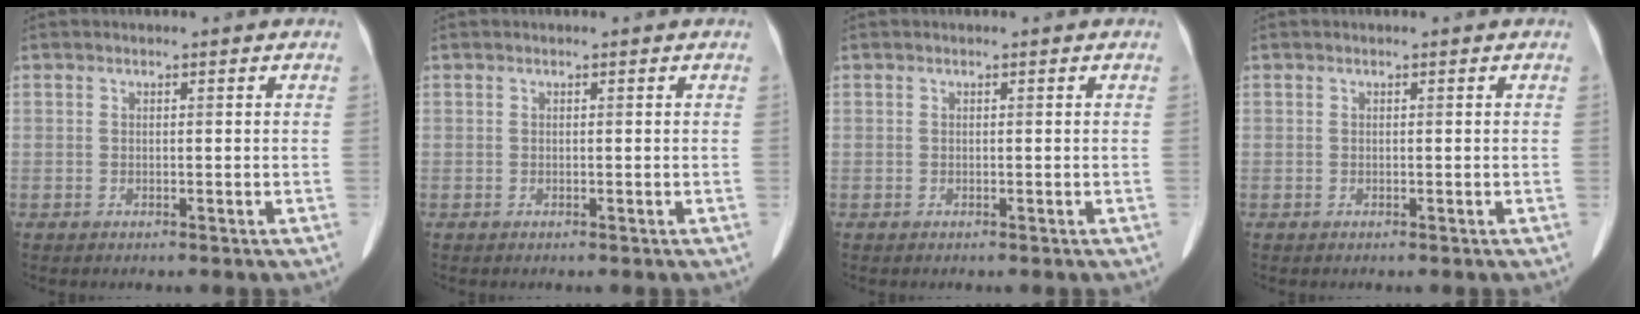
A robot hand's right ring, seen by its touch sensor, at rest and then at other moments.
{"total": 0.0}
{"total": 0.0}
{"total": 0.0}